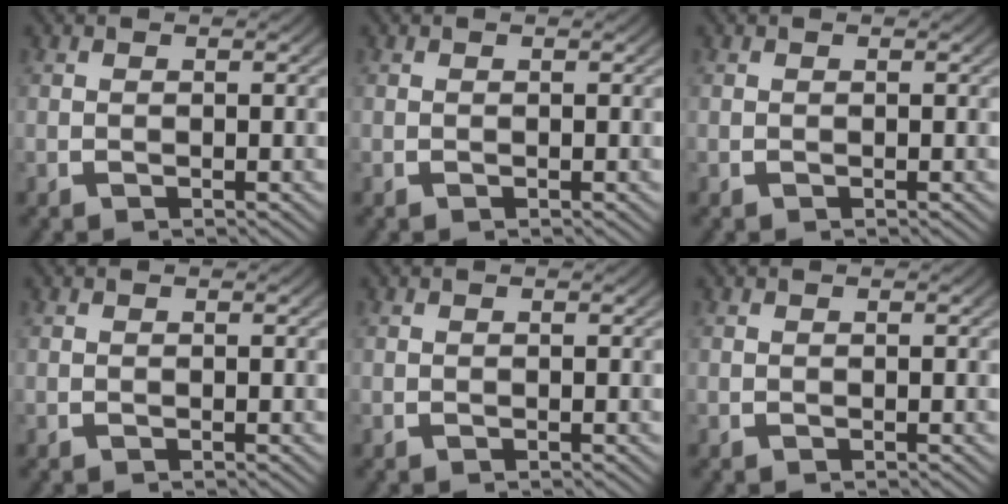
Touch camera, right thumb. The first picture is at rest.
{"total": 0.0}
{"total": 0.0}
{"total": 0.0}
{"total": 0.0}
{"total": 0.0}